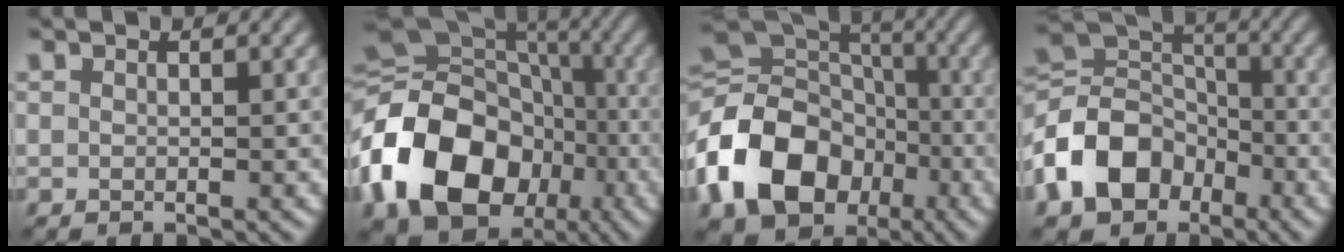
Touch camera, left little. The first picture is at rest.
{"total": 18.1, "force": [-5.8, 13.6, 10.5], "torque": [-0.231, -0.004, -0.111]}
{"total": 14.6, "force": [-5.3, 10.9, 8.1], "torque": [-0.193, -0.010, -0.109]}
{"total": 9.6, "force": [-4.5, 6.8, 5.1], "torque": [-0.101, 0.006, -0.101]}